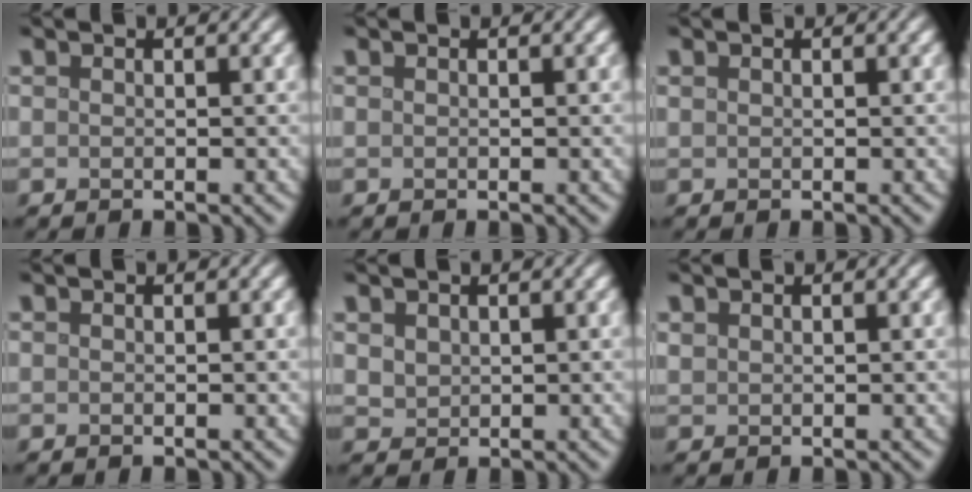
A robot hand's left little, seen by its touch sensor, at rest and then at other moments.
{"total": 0.0}
{"total": 0.0}
{"total": 0.0}
{"total": 1.6, "force": [0.5, 1.3, 0.7], "torque": [-0.015, 0.005, 0.012]}
{"total": 0.5, "force": [0.3, 0.4, 0.1], "torque": [-0.004, 0.002, 0.007]}